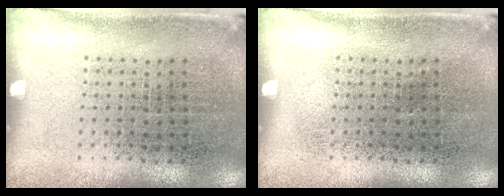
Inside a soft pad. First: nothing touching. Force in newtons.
{"total": 0.0}